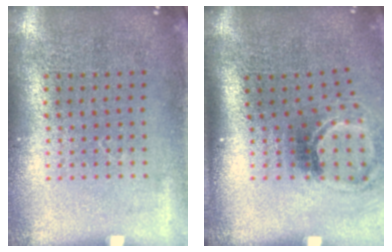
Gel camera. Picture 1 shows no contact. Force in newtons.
{"total": 2.1, "press": 1.3, "slide": 1.6}